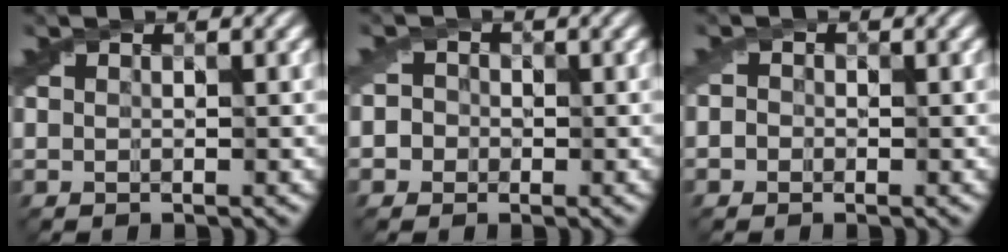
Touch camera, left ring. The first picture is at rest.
{"total": 3.2, "force": [0.3, 2.9, 1.4], "torque": [-0.006, 0.018, -0.015]}
{"total": 1.4, "force": [-0.1, 1.3, 0.6], "torque": [0.000, 0.000, -0.020]}